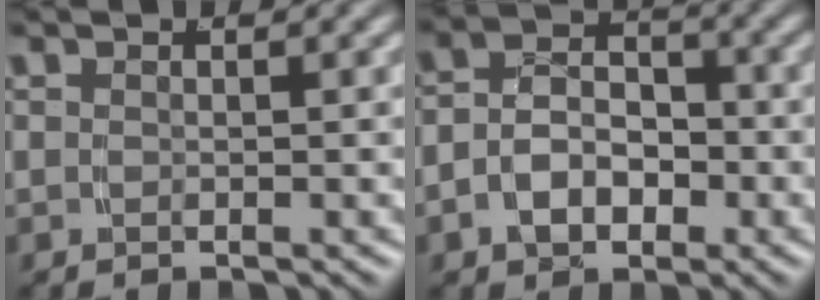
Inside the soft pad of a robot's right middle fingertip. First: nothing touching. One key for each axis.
{"total": 6.7, "fx": -2.0, "fy": 5.3, "fz": 3.6, "tx": -0.063, "ty": -0.005, "tz": -0.038}